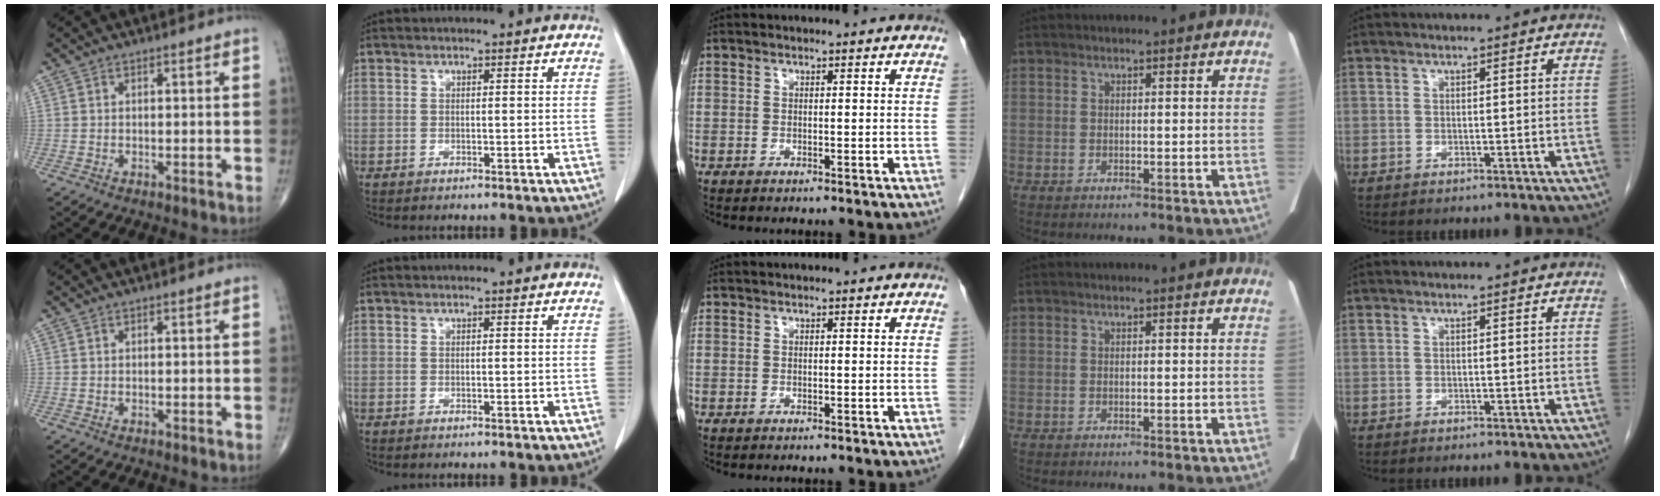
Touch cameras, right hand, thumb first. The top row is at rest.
{}